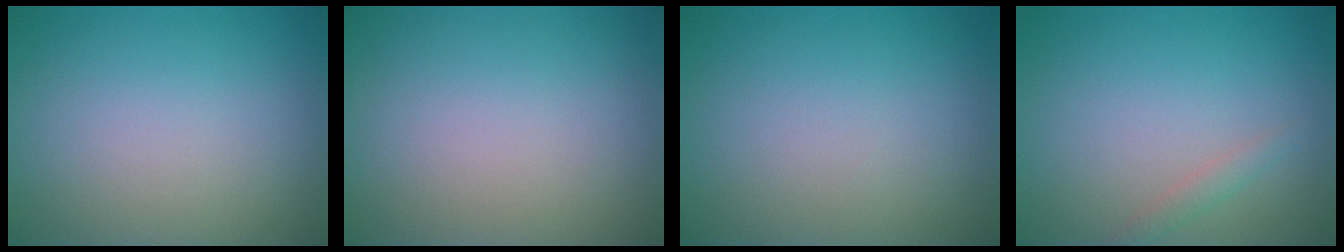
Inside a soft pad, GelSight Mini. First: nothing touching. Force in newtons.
{"total": 0.0}
{"total": 0.0}
{"total": 1.0, "press": 1.0, "slide": 0.1}